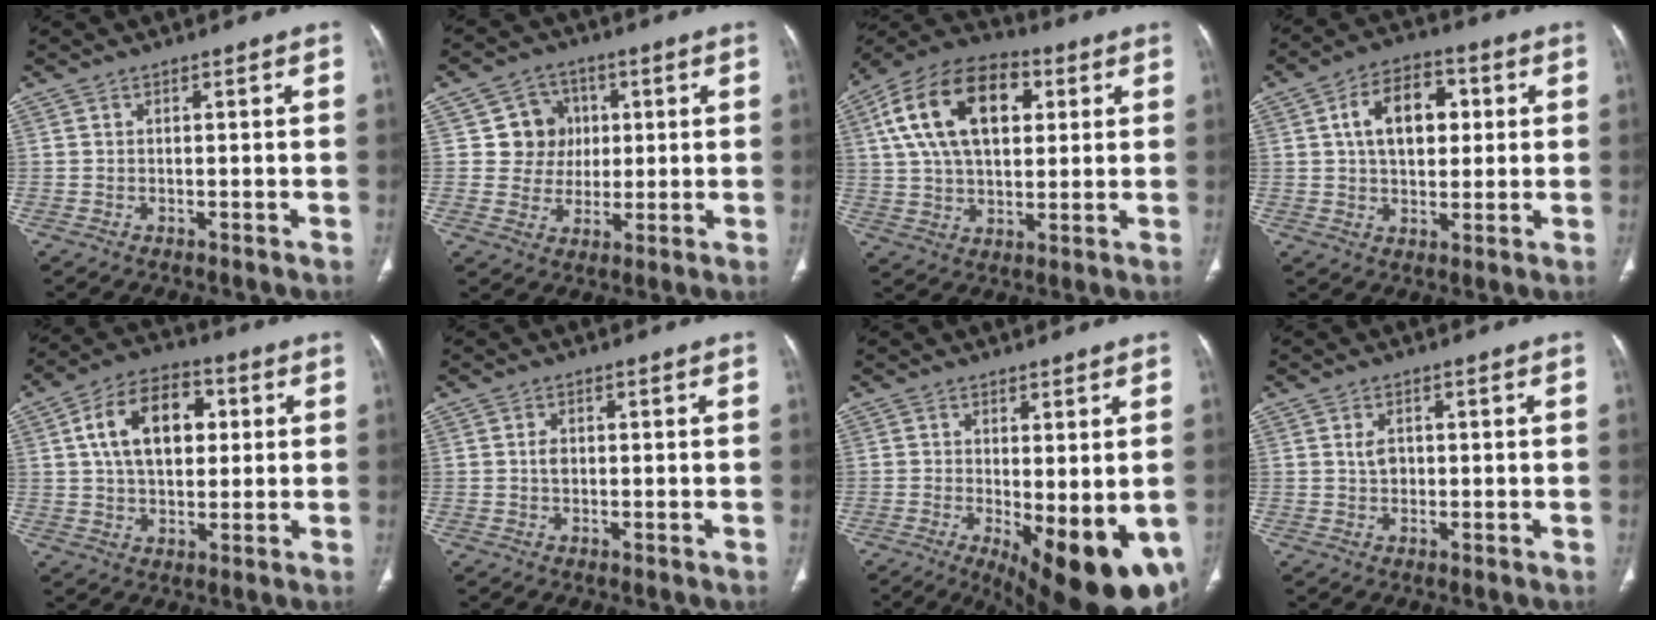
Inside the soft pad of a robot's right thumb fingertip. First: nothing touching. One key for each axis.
{"total": 8.3, "fx": 1.8, "fy": 7.9, "fz": 1.8, "tx": 0.015, "ty": 0.005, "tz": 0.028}
{"total": 20.3, "fx": 5.9, "fy": 12.1, "fz": 15.2, "tx": -0.253, "ty": 0.007, "tz": 0.095}
{"total": 11.9, "fx": 2.6, "fy": 7.5, "fz": 8.8, "tx": -0.116, "ty": 0.008, "tz": 0.038}
{"total": 14.4, "fx": 3.3, "fy": 9.1, "fz": 10.7, "tx": -0.154, "ty": 0.008, "tz": 0.050}
{"total": 2.0, "fx": 0.2, "fy": 1.3, "fz": 1.4, "tx": -0.023, "ty": 0.001, "tz": 0.003}
{"total": 16.5, "fx": -5.0, "fy": 5.9, "fz": 14.6, "tx": -0.164, "ty": -0.025, "tz": -0.051}
{"total": 2.5, "fx": 0.4, "fy": 1.8, "fz": 1.7, "tx": -0.025, "ty": 0.001, "tz": 0.009}